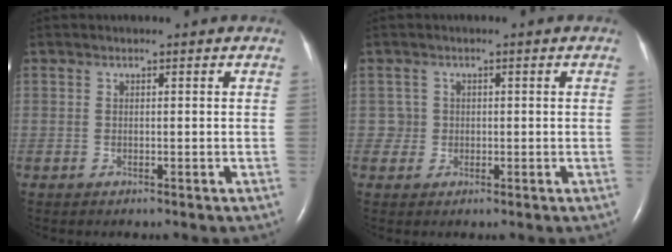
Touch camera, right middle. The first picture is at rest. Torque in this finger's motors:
{"motor_torque": [0.33, -0.07, -0.05, -0.04]}